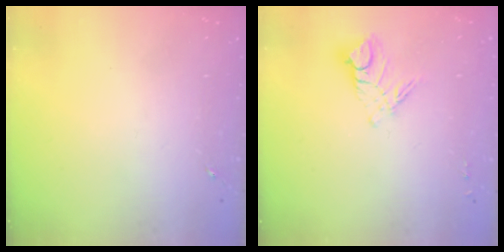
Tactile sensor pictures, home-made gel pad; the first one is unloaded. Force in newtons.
{"total": 9.7, "press": 9.6, "slide": 0.8}